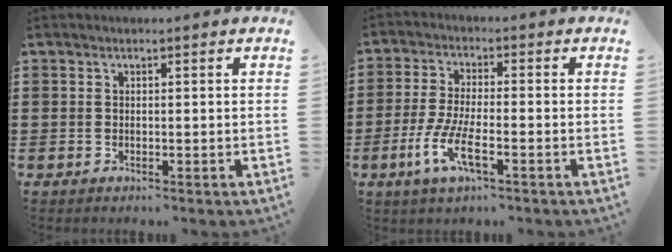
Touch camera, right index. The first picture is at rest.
{"total": 6.9, "force": [-3.1, 1.4, 5.9], "torque": [-0.137, -0.016, -0.063]}